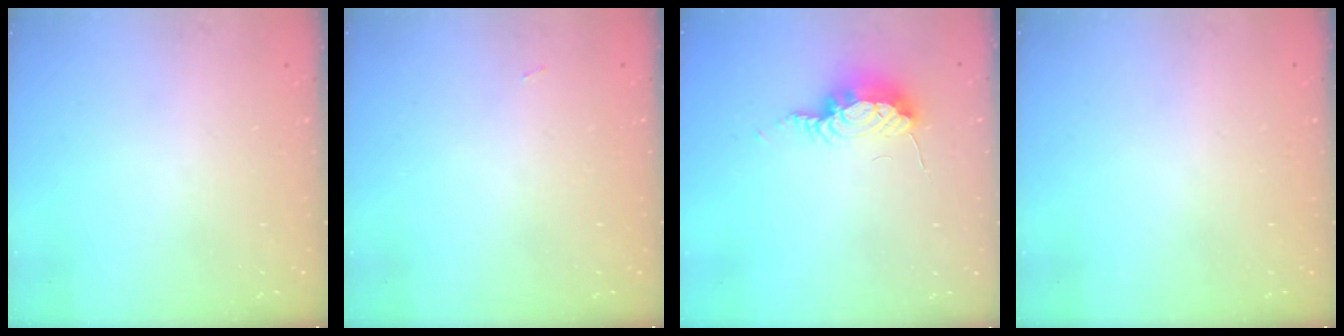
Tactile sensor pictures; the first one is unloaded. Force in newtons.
{"total": 11.6, "press": 2.7, "slide": 11.3}
{"total": 8.0, "press": 7.8, "slide": 1.8}
{"total": 3.6, "press": 1.4, "slide": 3.3}